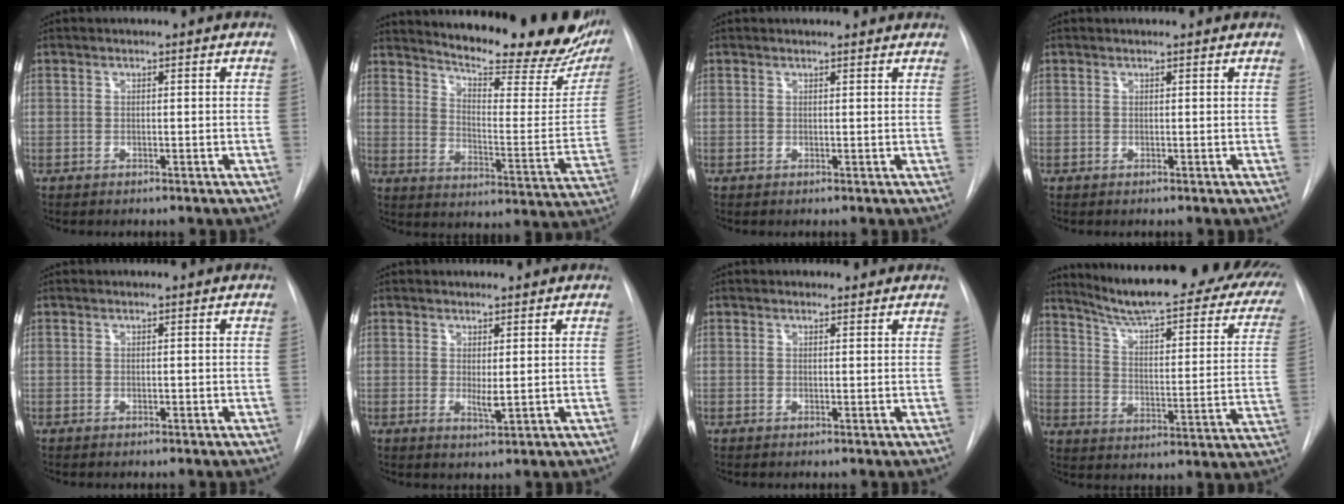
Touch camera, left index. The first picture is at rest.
{"total": 25.8, "force": [22.2, 5.1, 12.0], "torque": [-0.178, -0.078, 0.276]}
{"total": 3.9, "force": [3.7, 0.9, 0.8], "torque": [-0.013, 0.015, 0.035]}
{"total": 1.3, "force": [1.2, 0.2, 0.2], "torque": [-0.011, 0.011, 0.015]}
{"total": 0.0}
{"total": 2.1, "force": [0.6, 0.5, 2.0], "torque": [-0.035, -0.008, 0.015]}
{"total": 1.5, "force": [1.4, 0.6, 0.0], "torque": [-0.004, 0.002, 0.011]}
{"total": 27.4, "force": [22.4, 5.0, 14.8], "torque": [-0.200, -0.042, 0.278]}